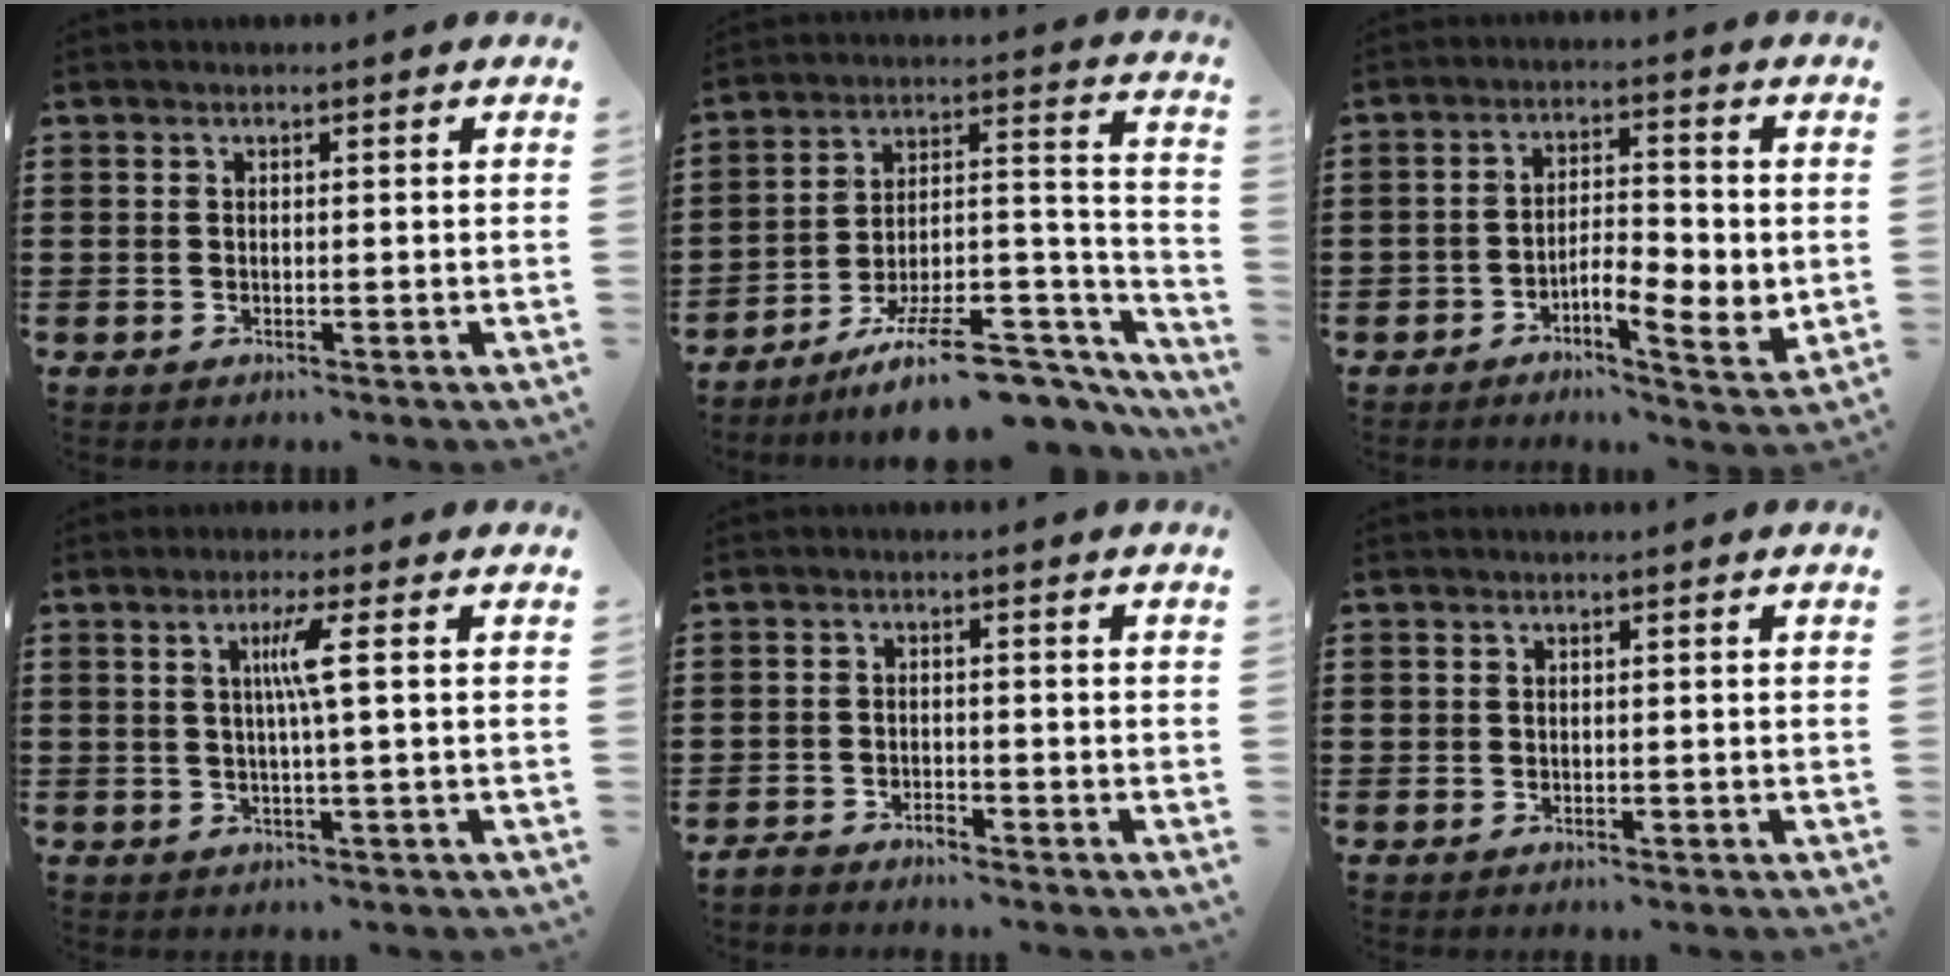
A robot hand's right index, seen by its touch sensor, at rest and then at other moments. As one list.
[{"total": 11.4, "force": [-8.6, 3.3, 6.6], "torque": [-0.101, 0.030, -0.154]}, {"total": 5.7, "force": [-2.0, 2.3, 4.8], "torque": [-0.078, -0.002, -0.040]}, {"total": 4.4, "force": [0.7, -0.5, 4.4], "torque": [-0.083, -0.003, 0.005]}, {"total": 2.2, "force": [-2.2, 0.3, -0.1], "torque": [-0.004, 0.004, -0.048]}, {"total": 0.5, "force": [0.0, 0.5, 0.1], "torque": [-0.002, 0.003, 0.000]}]